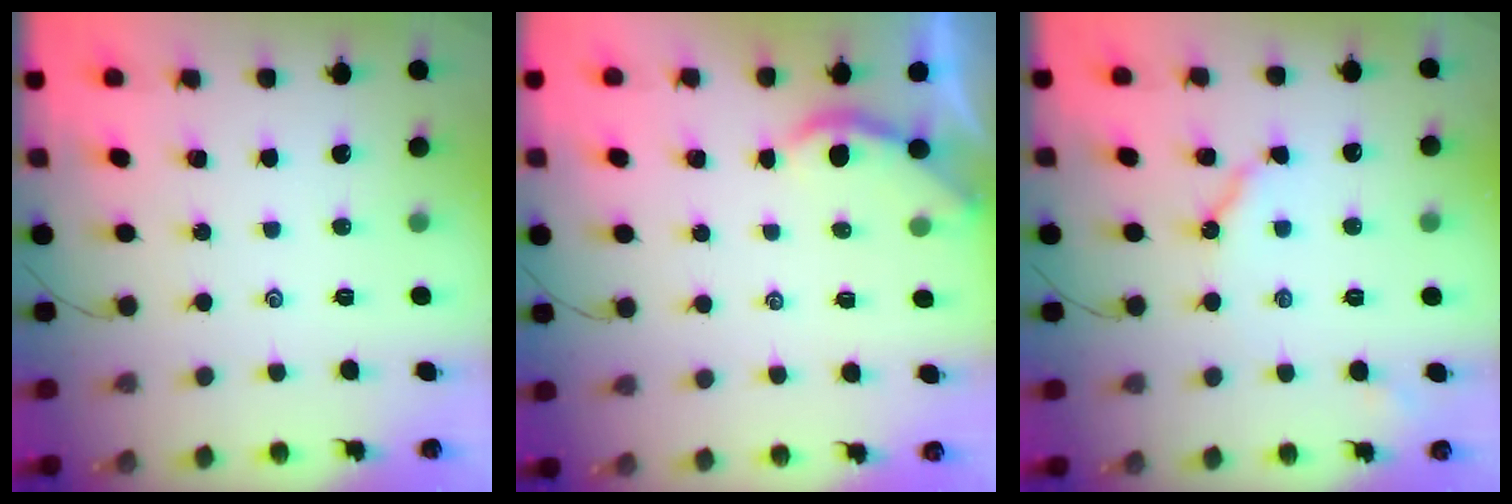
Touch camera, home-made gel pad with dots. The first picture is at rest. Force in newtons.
{"total": 1.9, "press": 1.9, "slide": 0.4}
{"total": 5.1, "press": 5.1, "slide": 0.3}